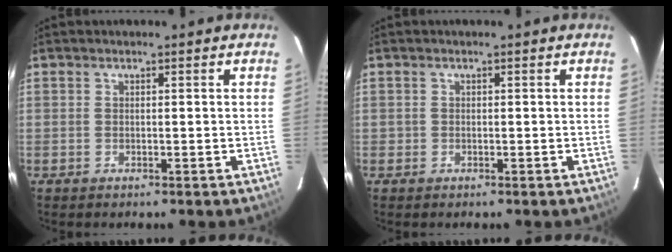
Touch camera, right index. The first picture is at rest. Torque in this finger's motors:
{"motor_torque": [-0.09, 0.01, 0.02, 0.01]}